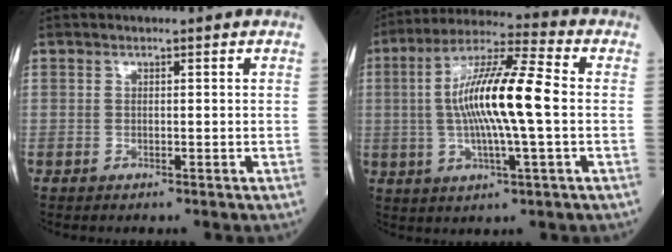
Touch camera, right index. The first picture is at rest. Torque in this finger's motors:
{"motor_torque": [2.14, 0.00, 0.83, 0.21]}